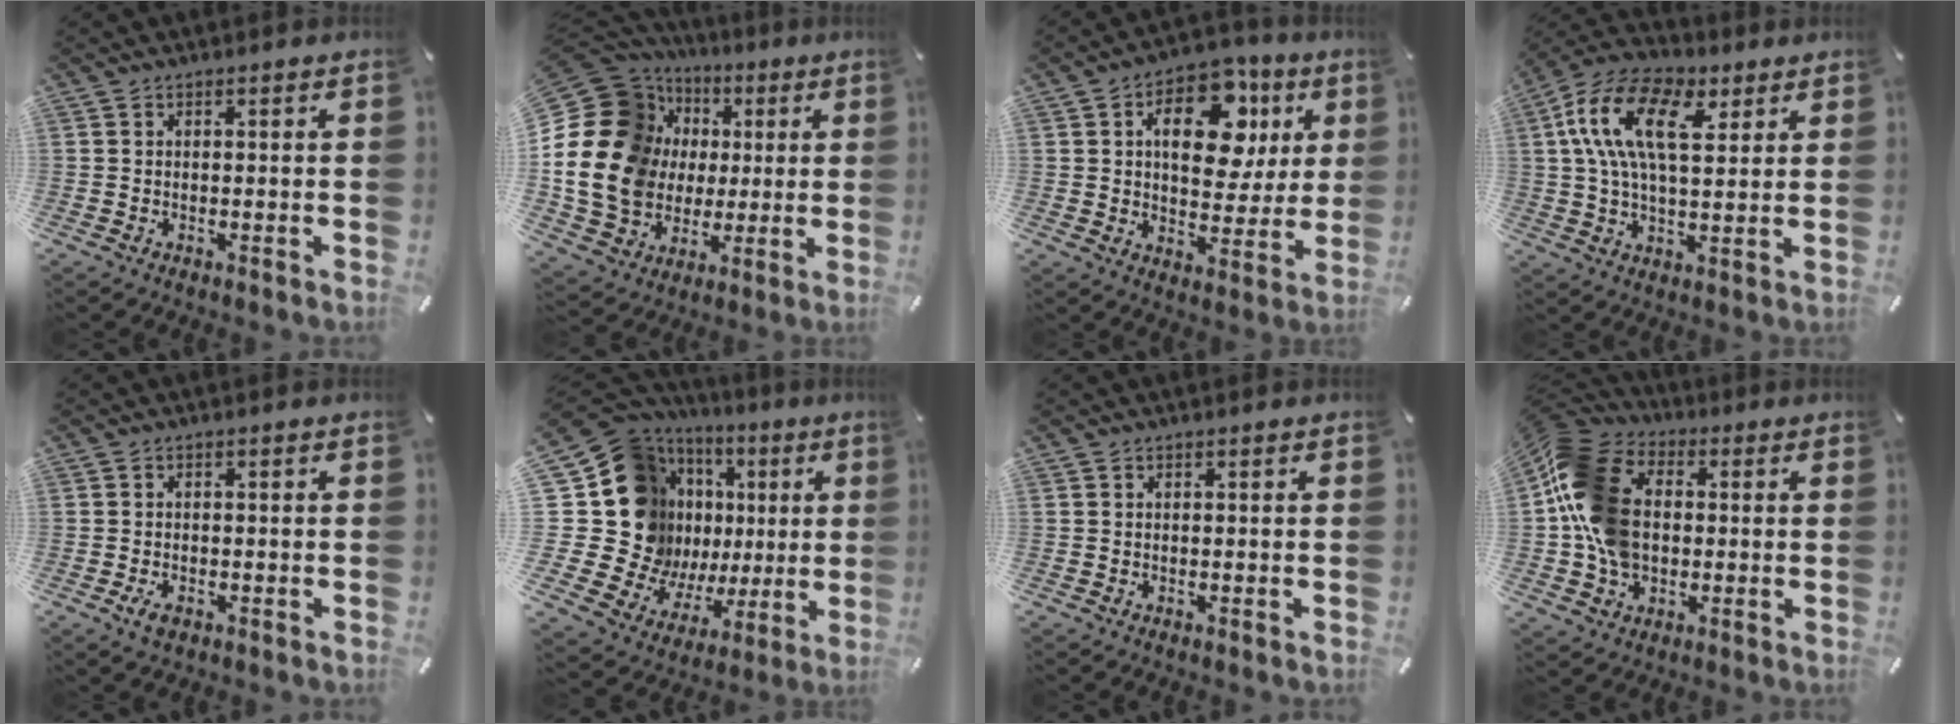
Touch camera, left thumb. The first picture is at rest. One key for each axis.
{"total": 22.1, "fx": 2.6, "fy": 18.6, "fz": 11.7, "tx": -0.260, "ty": -0.025, "tz": 0.055}
{"total": 16.6, "fx": 5.9, "fy": 10.4, "fz": 11.5, "tx": -0.154, "ty": -0.014, "tz": 0.097}
{"total": 16.6, "fx": 6.2, "fy": 9.0, "fz": 12.5, "tx": -0.267, "ty": 0.003, "tz": 0.111}
{"total": 3.4, "fx": -1.7, "fy": 2.1, "fz": 2.0, "tx": -0.047, "ty": 0.002, "tz": -0.032}
{"total": 26.5, "fx": 4.1, "fy": 20.5, "fz": 16.2, "tx": -0.309, "ty": -0.070, "tz": 0.122}
{"total": 0.0}
{"total": 16.9, "fx": -0.7, "fy": 13.0, "fz": 10.7, "tx": -0.245, "ty": 0.015, "tz": -0.014}